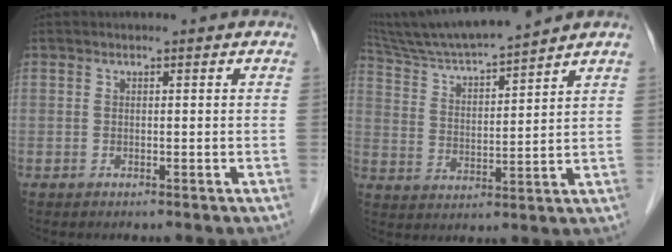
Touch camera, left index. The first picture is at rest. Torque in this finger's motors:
{"motor_torque": [-0.33, -0.95, 0.27, 0.07]}